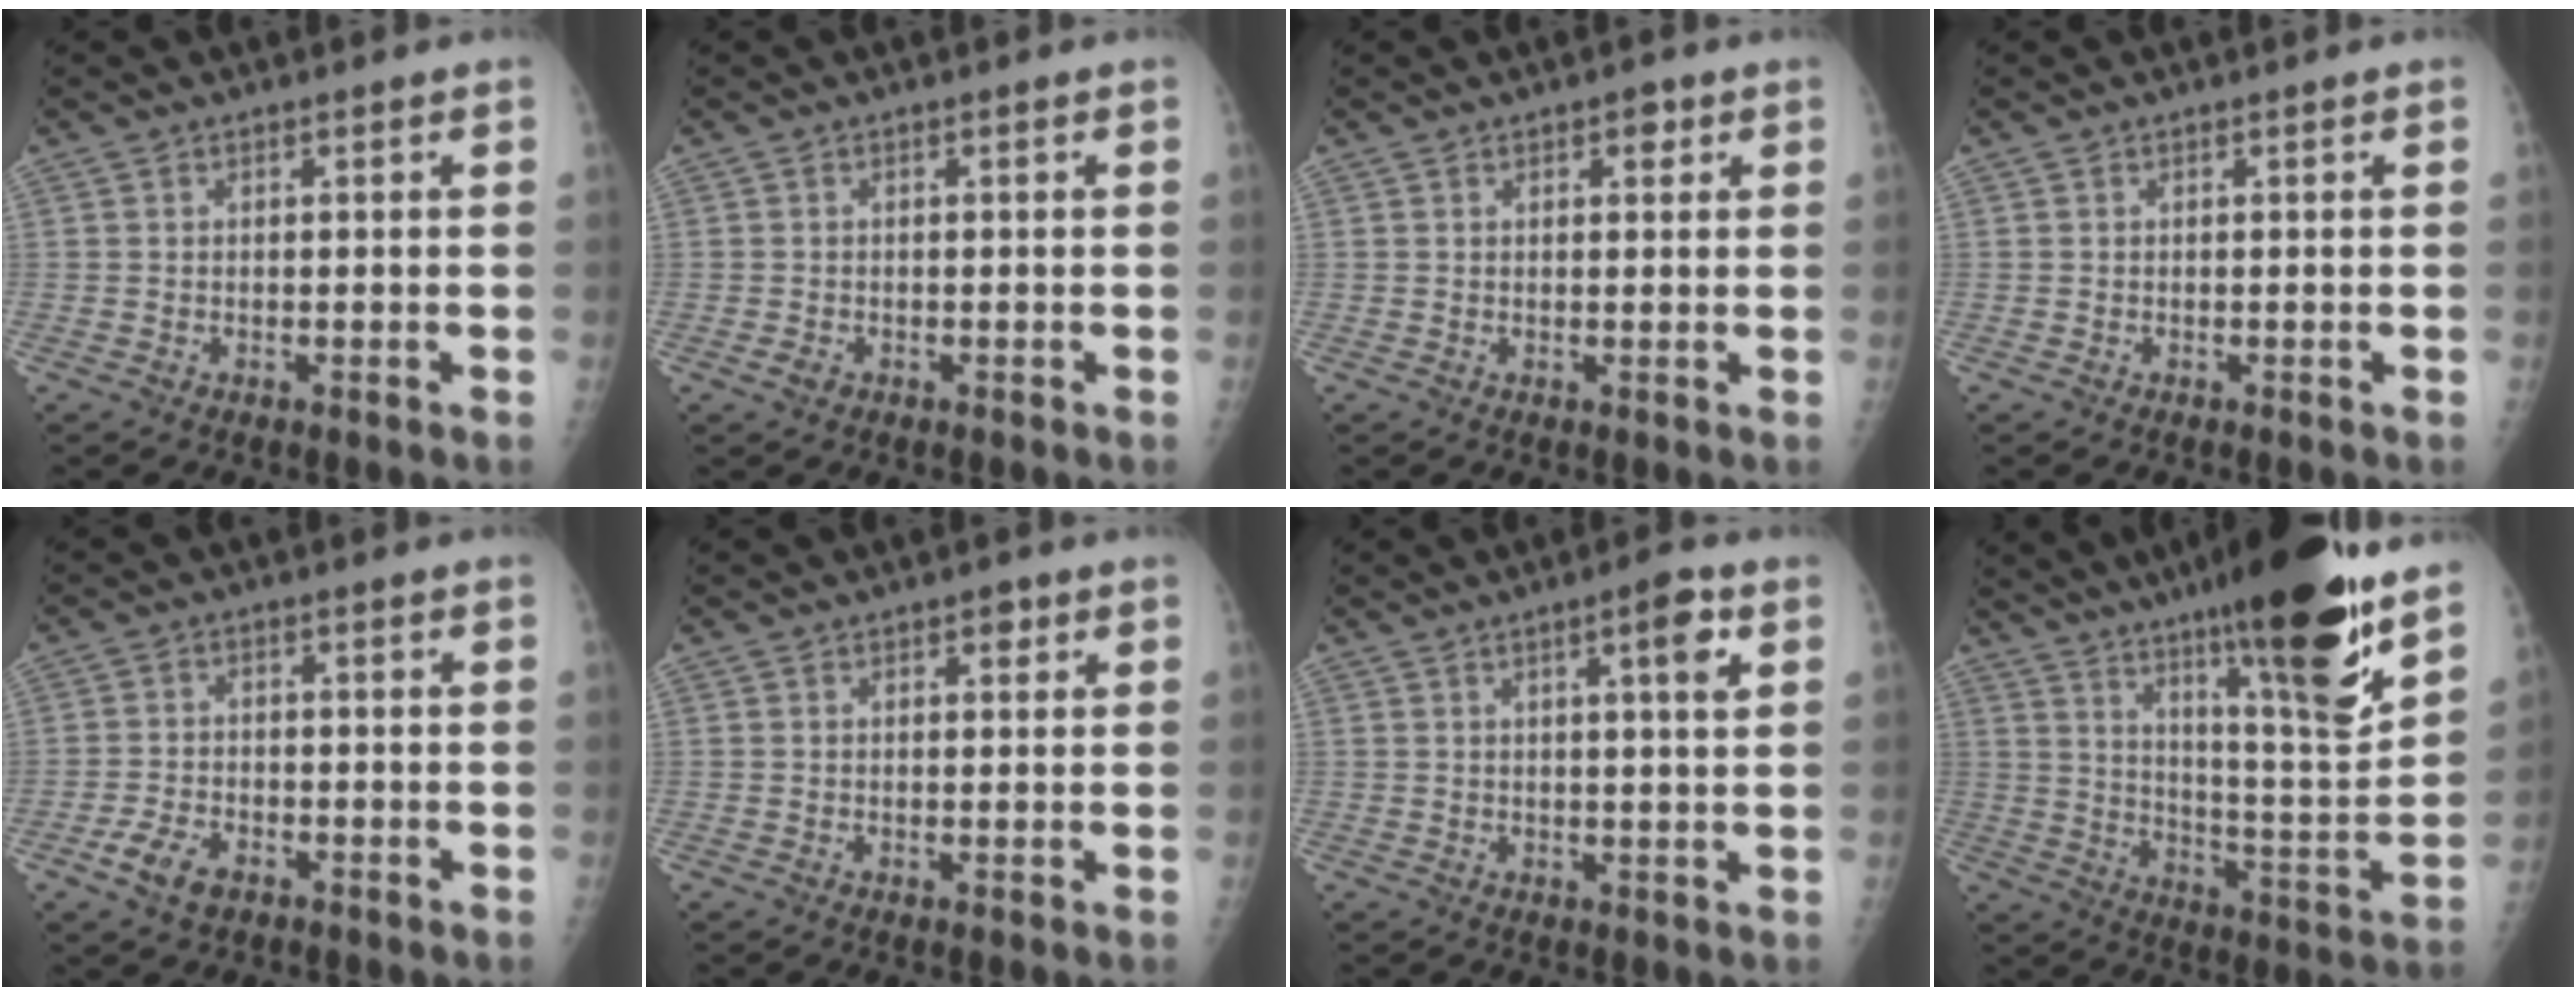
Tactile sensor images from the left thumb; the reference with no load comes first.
{"total": 1.5, "force": [-0.7, 1.1, 0.7], "torque": [-0.011, 0.002, -0.013]}
{"total": 2.2, "force": [1.1, 1.2, 1.5], "torque": [-0.007, -0.002, 0.013]}
{"total": 0.0}
{"total": 5.3, "force": [-3.0, 3.0, 3.1], "torque": [-0.060, 0.012, -0.055]}
{"total": 2.0, "force": [1.0, 1.1, 1.3], "torque": [-0.005, -0.002, 0.012]}
{"total": 5.4, "force": [2.3, 0.8, 4.9], "torque": [-0.069, -0.005, 0.031]}
{"total": 24.1, "force": [15.7, 3.2, 18.1], "torque": [-0.257, -0.074, 0.254]}